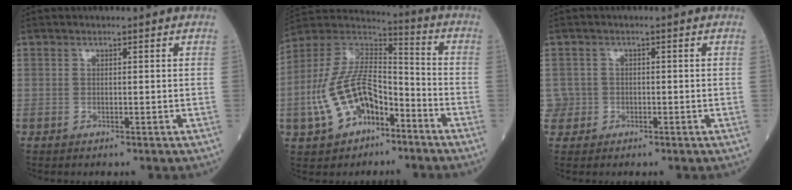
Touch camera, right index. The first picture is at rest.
{"total": 14.8, "force": [-6.3, 7.8, 10.9], "torque": [-0.239, 0.024, -0.109]}
{"total": 2.2, "force": [-0.4, 2.1, -0.3], "torque": [0.015, 0.009, -0.011]}